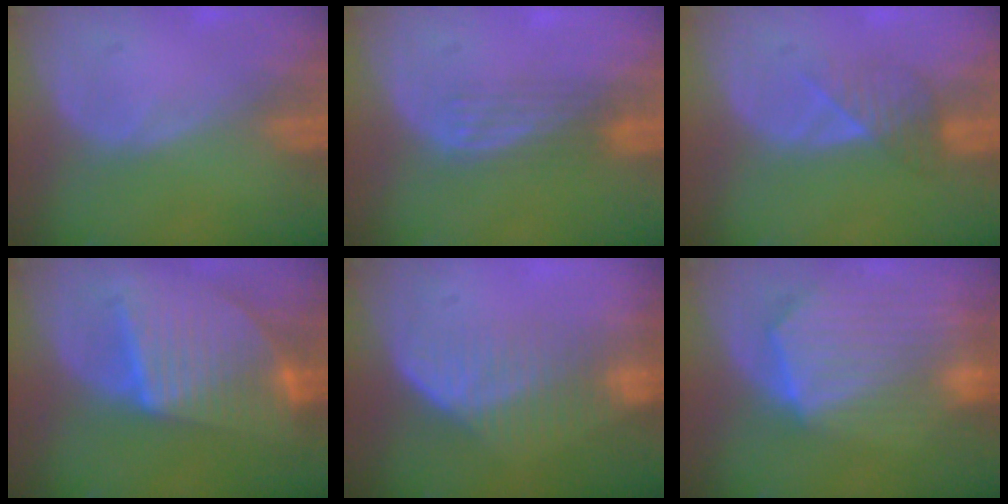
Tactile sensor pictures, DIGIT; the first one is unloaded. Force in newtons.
{"total": 2.9, "press": 2.7, "slide": 1.1}
{"total": 3.6, "press": 3.4, "slide": 1.2}
{"total": 10.1, "press": 10.1, "slide": 0.7}
{"total": 7.2, "press": 6.1, "slide": 3.8}
{"total": 10.4, "press": 9.1, "slide": 5.1}